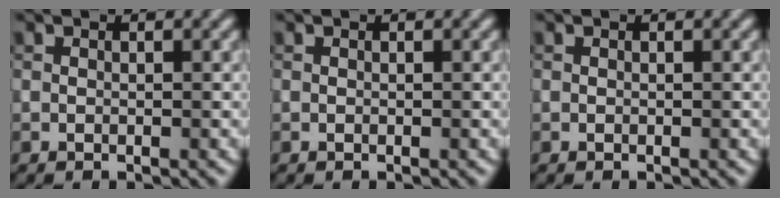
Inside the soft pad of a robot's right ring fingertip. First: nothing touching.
{"total": 0.0}
{"total": 0.0}